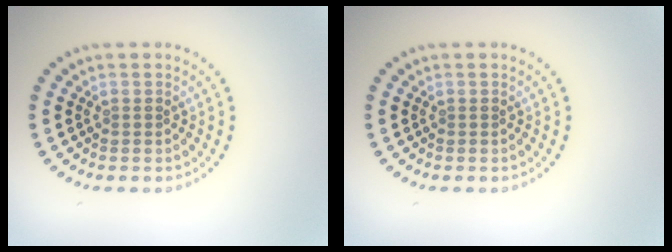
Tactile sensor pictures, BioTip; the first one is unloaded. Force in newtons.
{"total": 0.0}